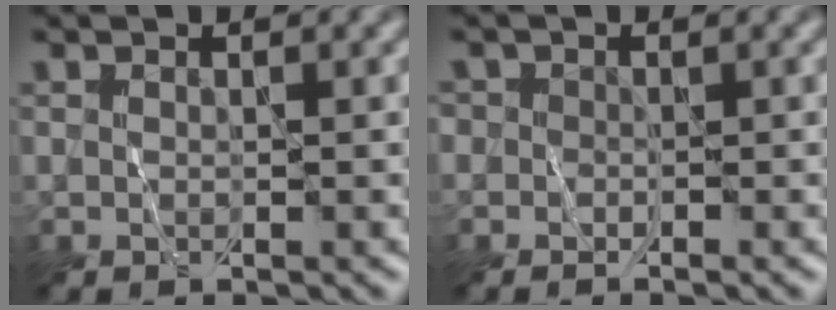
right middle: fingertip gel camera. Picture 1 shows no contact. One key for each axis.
{"total": 0.7, "fx": -0.4, "fy": 0.5, "fz": 0.3, "tx": 0.000, "ty": -0.001, "tz": -0.009}